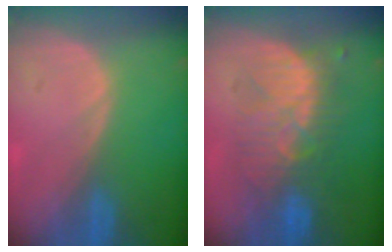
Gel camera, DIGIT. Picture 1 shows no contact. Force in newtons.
{"total": 8.7, "press": 8.7, "slide": 0.8}